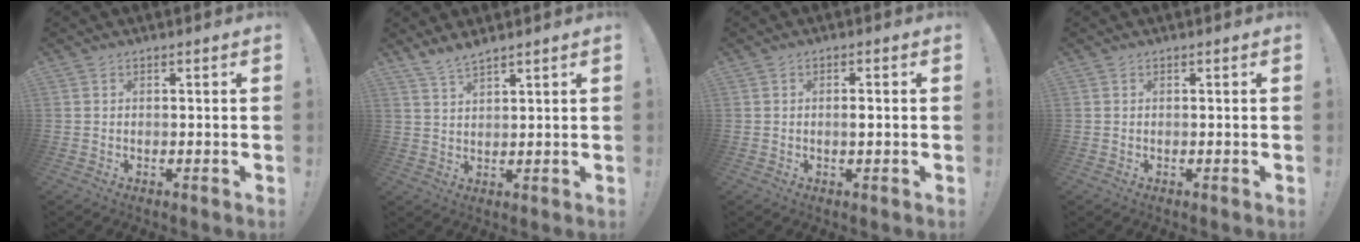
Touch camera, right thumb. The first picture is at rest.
{"total": 4.0, "force": [3.6, 0.3, 1.7], "torque": [-0.036, -0.021, 0.066]}
{"total": 1.7, "force": [-0.3, 0.4, 1.7], "torque": [-0.023, 0.000, -0.009]}
{"total": 0.0}